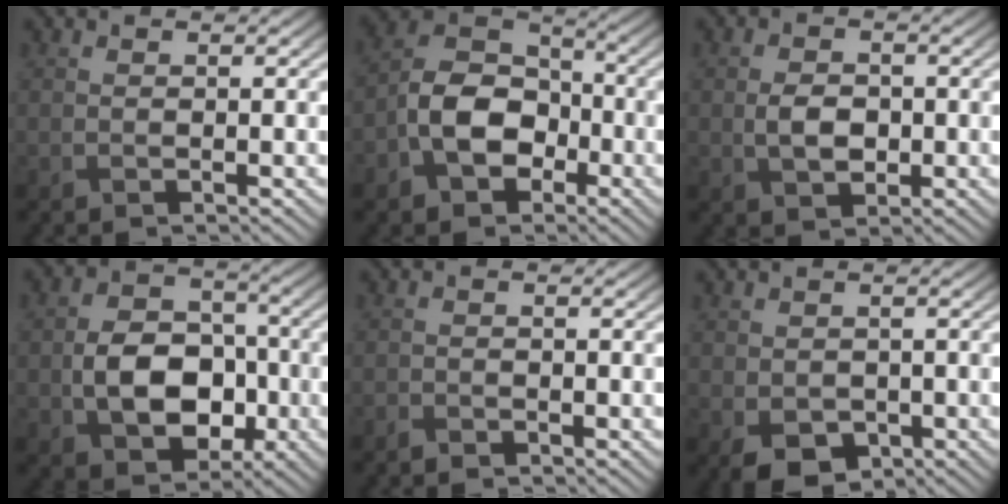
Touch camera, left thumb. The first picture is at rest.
{"total": 9.1, "force": [-3.4, 6.4, 5.5], "torque": [-0.112, 0.003, -0.080]}
{"total": 3.5, "force": [-0.5, 2.4, 2.5], "torque": [-0.054, -0.004, -0.008]}
{"total": 8.9, "force": [-2.1, 6.4, 5.9], "torque": [-0.109, -0.007, -0.036]}
{"total": 1.3, "force": [-1.1, 0.5, 0.4], "torque": [-0.009, -0.001, -0.024]}
{"total": 3.6, "force": [-1.4, 2.5, 2.1], "torque": [-0.047, -0.014, -0.022]}